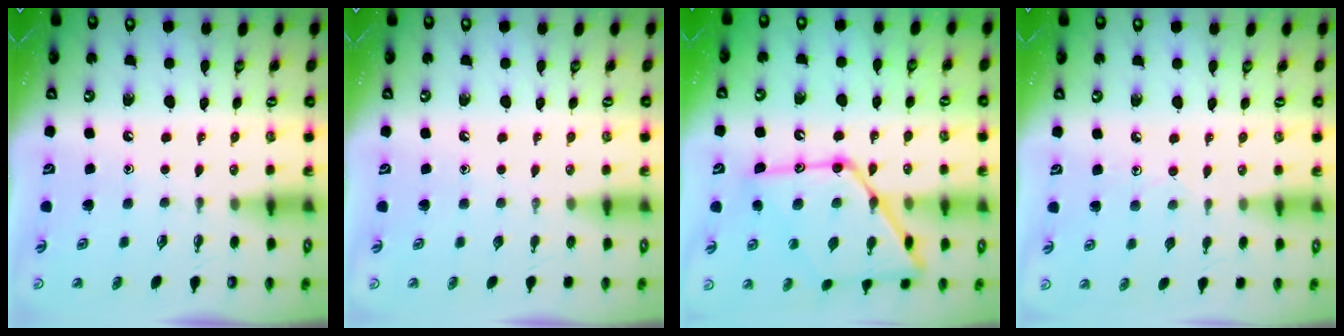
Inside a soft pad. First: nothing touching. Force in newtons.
{"total": 0.0}
{"total": 22.0, "press": 21.9, "slide": 1.6}
{"total": 5.6, "press": 5.6, "slide": 0.5}